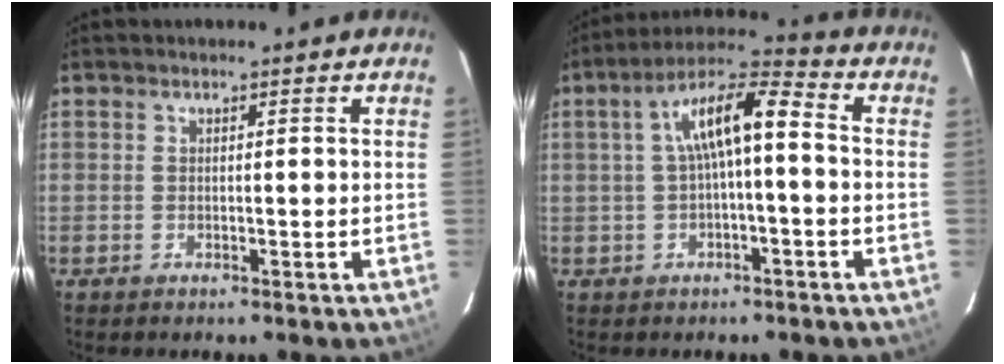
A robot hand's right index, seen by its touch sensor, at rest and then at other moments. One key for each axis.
{"total": 9.7, "fx": -0.1, "fy": 2.6, "fz": 9.3, "tx": -0.173, "ty": 0.029, "tz": 0.000}